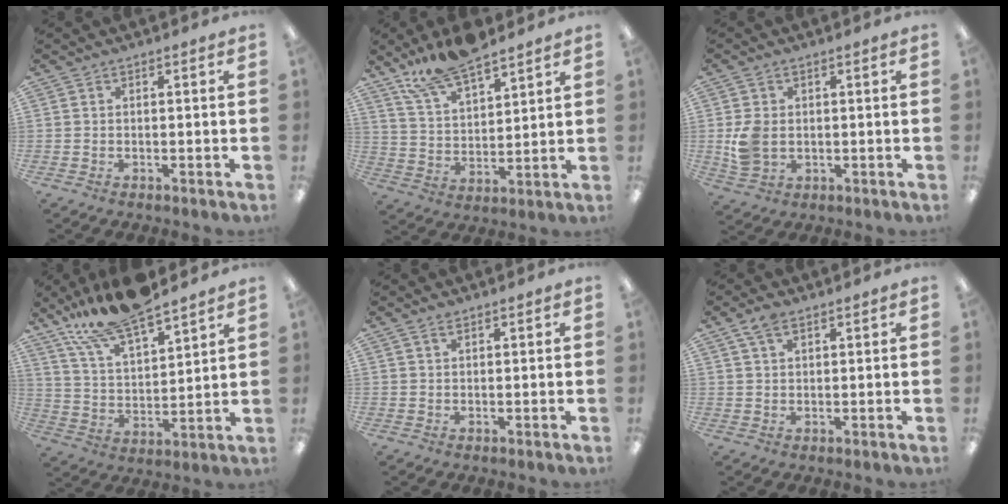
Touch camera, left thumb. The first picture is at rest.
{"total": 13.4, "force": [10.8, 4.8, 6.4], "torque": [-0.121, -0.055, 0.196]}
{"total": 6.6, "force": [0.4, 4.7, 4.5], "torque": [-0.096, 0.002, 0.008]}
{"total": 15.9, "force": [13.6, 4.1, 7.2], "torque": [-0.156, -0.074, 0.243]}
{"total": 1.6, "force": [1.1, 0.7, 0.9], "torque": [-0.021, 0.001, 0.021]}
{"total": 4.6, "force": [2.9, 2.2, 2.8], "torque": [-0.052, -0.001, 0.052]}